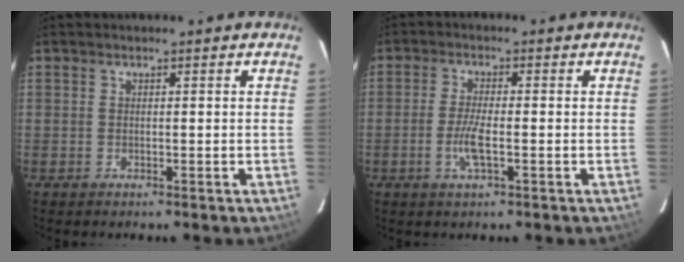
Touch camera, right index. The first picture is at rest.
{"total": 4.6, "force": [-1.5, 0.8, 4.2], "torque": [-0.087, -0.006, -0.030]}